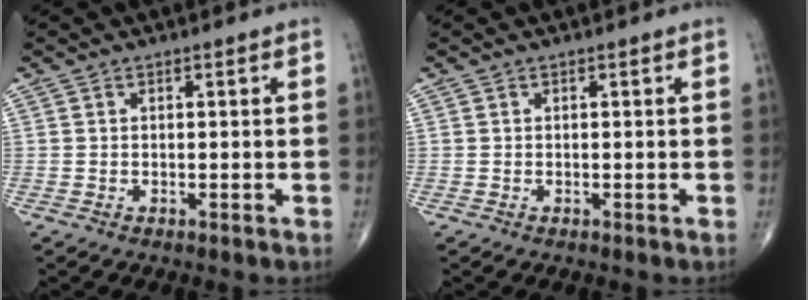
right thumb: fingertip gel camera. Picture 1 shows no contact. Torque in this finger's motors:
{"motor_torque": [-0.05, -0.13, 0.30, 0.18, -0.03]}